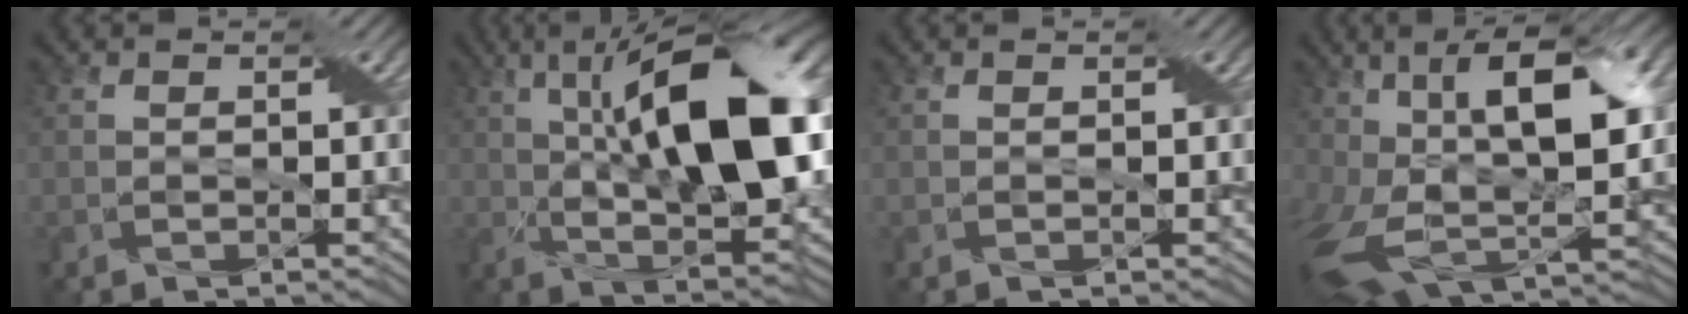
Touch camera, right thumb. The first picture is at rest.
{"total": 17.0, "force": [2.6, 6.5, 15.5], "torque": [-0.245, 0.019, 0.030]}
{"total": 0.0}
{"total": 15.1, "force": [2.2, 7.6, 12.8], "torque": [-0.263, -0.010, 0.039]}